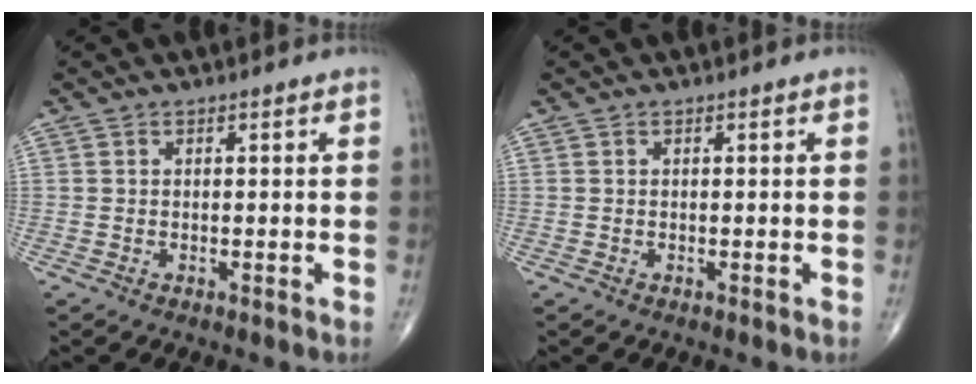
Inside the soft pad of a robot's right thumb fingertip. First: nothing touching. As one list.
[{"total": 0.0}]